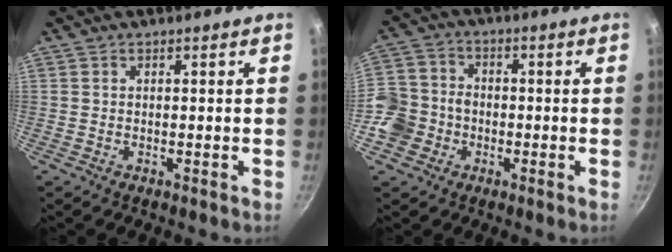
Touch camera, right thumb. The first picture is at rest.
{"total": 8.5, "force": [-2.9, 7.6, 2.6], "torque": [-0.029, 0.024, -0.059]}